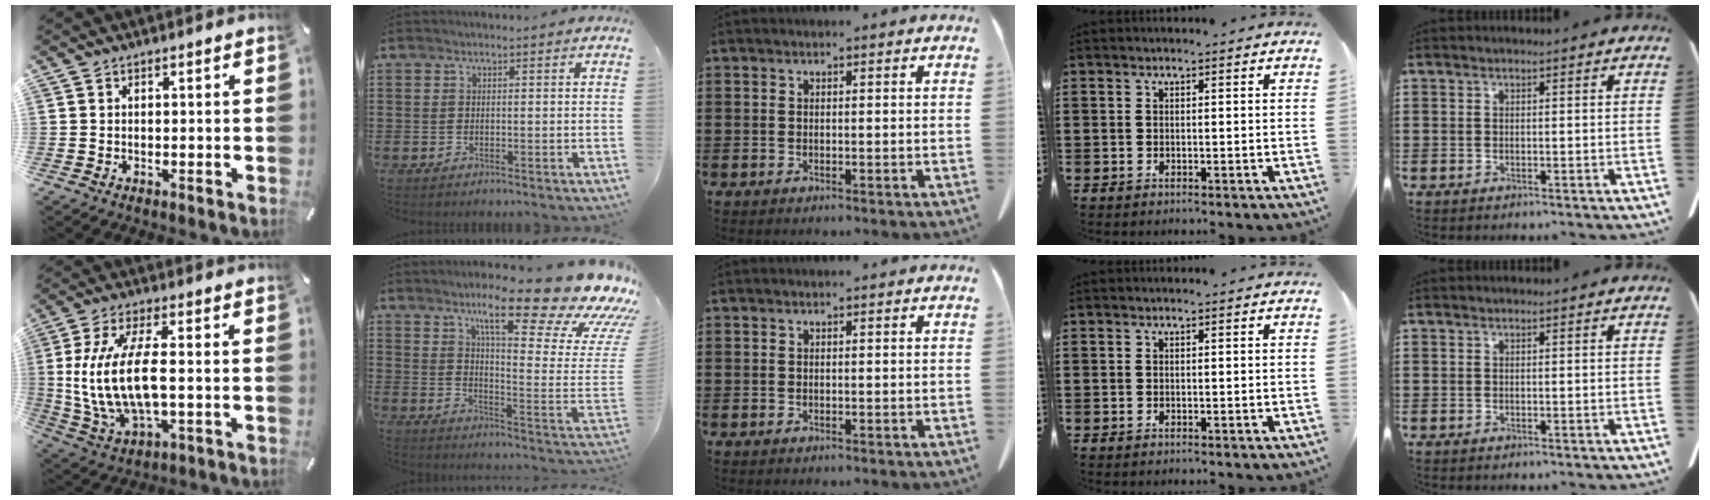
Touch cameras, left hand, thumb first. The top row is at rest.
{"thumb": {"total": 14.8, "force": [0.4, 6.7, 13.2], "torque": [-0.286, -0.011, 0.006]}, "index": {"total": 18.9, "force": [13.3, 2.9, 13.1], "torque": [-0.223, -0.080, 0.212]}}